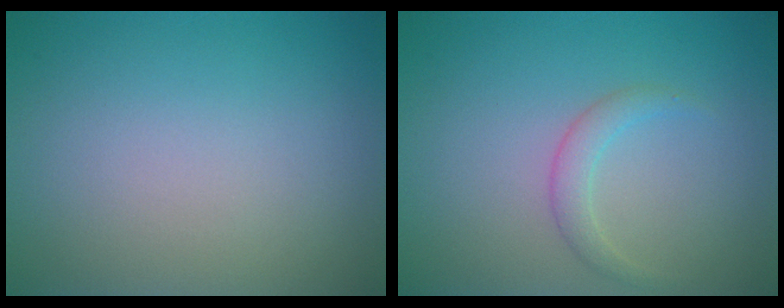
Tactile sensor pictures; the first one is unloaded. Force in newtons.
{"total": 1.6, "press": 1.6, "slide": 0.0}